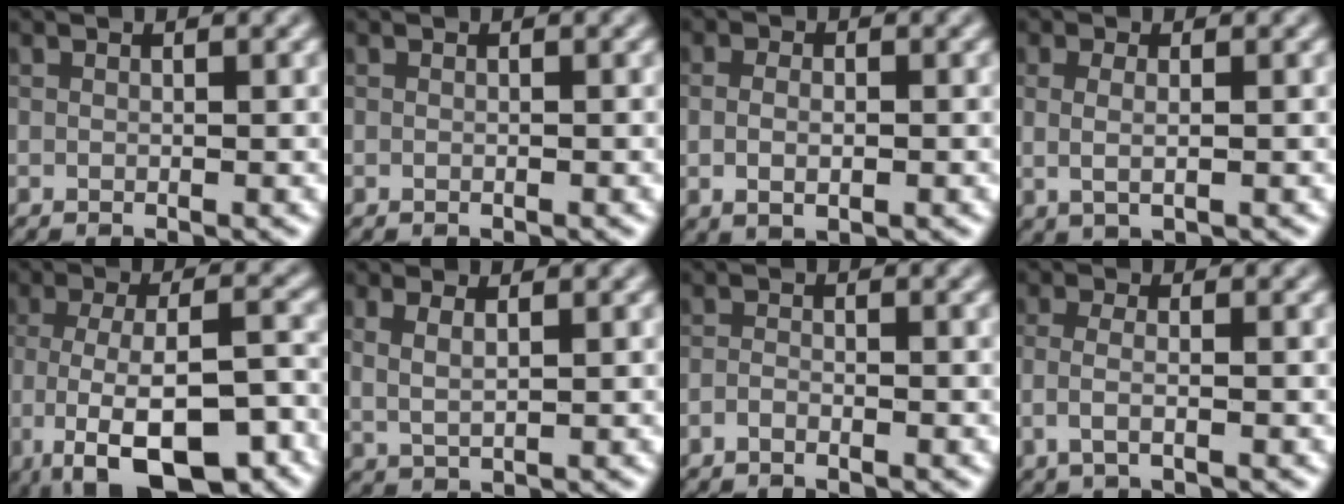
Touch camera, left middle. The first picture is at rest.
{"total": 0.0}
{"total": 2.5, "force": [-0.1, 1.5, 2.0], "torque": [-0.025, -0.005, -0.001]}
{"total": 1.6, "force": [0.2, 0.5, 1.5], "torque": [-0.030, -0.005, 0.003]}
{"total": 11.5, "force": [-4.7, 4.3, 9.6], "torque": [-0.156, -0.010, -0.073]}
{"total": 2.0, "force": [0.9, 0.7, 1.6], "torque": [-0.030, -0.004, 0.022]}
{"total": 1.0, "force": [-0.8, 0.3, 0.5], "torque": [-0.010, 0.000, -0.018]}
{"total": 2.0, "force": [-0.6, 0.7, 1.7], "torque": [-0.037, -0.004, -0.019]}